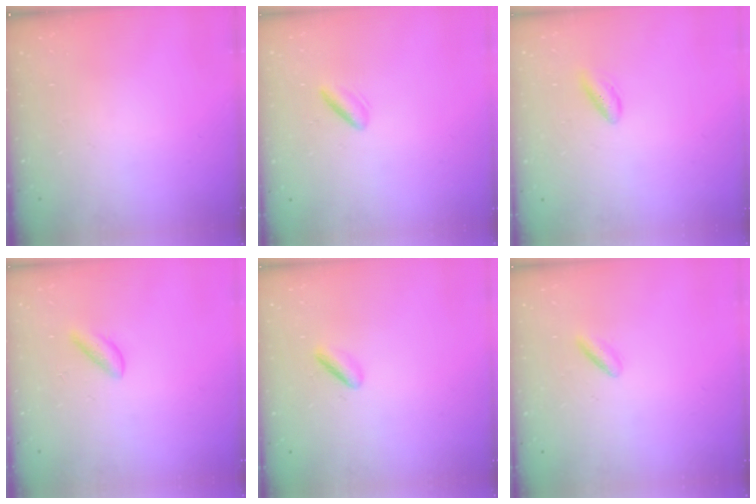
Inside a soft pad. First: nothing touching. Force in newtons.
{"total": 1.0, "press": 0.8, "slide": 0.6}
{"total": 3.1, "press": 2.9, "slide": 1.3}
{"total": 2.7, "press": 2.7, "slide": 0.3}
{"total": 2.2, "press": 1.9, "slide": 1.1}
{"total": 2.7, "press": 2.5, "slide": 1.2}